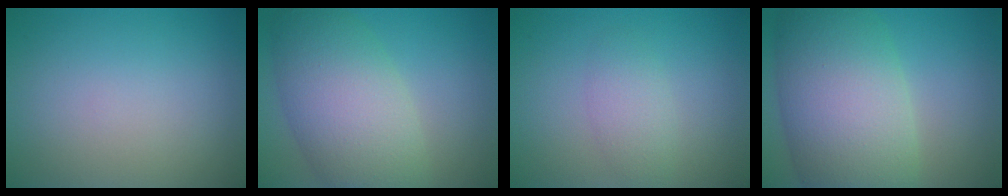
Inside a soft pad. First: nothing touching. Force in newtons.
{"total": 8.9, "press": 8.9, "slide": 0.3}
{"total": 1.5, "press": 1.5, "slide": 0.0}
{"total": 11.8, "press": 11.8, "slide": 0.3}